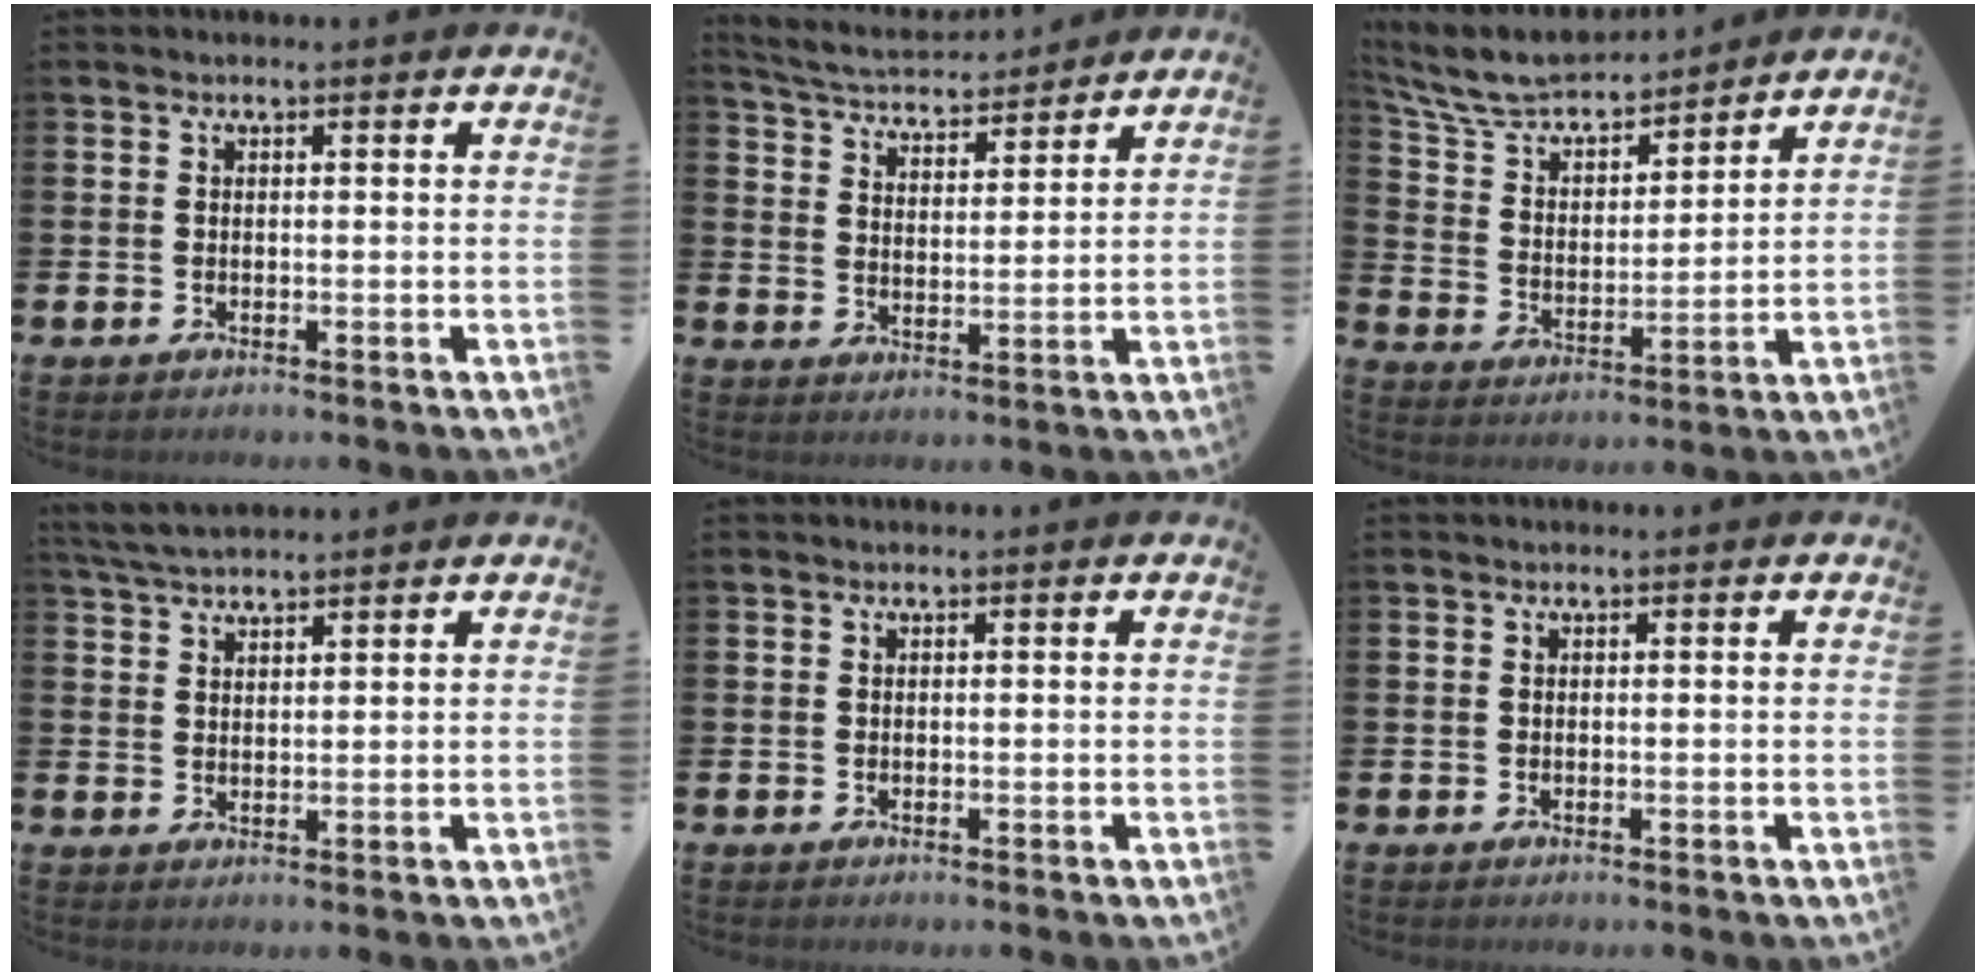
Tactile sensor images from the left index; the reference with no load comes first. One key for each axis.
{"total": 5.0, "fx": 4.9, "fy": 0.7, "fz": 0.5, "tx": -0.035, "ty": -0.035, "tz": 0.086}
{"total": 8.2, "fx": 7.6, "fy": 2.1, "fz": 2.2, "tx": -0.084, "ty": -0.054, "tz": 0.133}
{"total": 3.9, "fx": 3.7, "fy": 0.6, "fz": 1.1, "tx": -0.027, "ty": -0.012, "tz": 0.068}
{"total": 0.0}
{"total": 0.0}